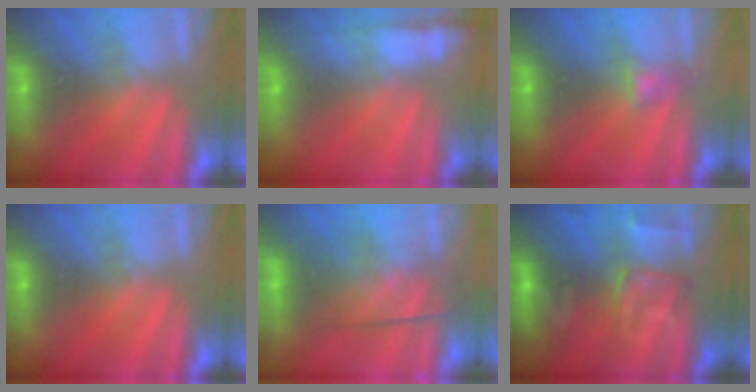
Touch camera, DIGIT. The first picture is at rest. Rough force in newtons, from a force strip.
{"total": 7.7}
{"total": 3.2}
{"total": 0.0}
{"total": 3.8}
{"total": 2.8}